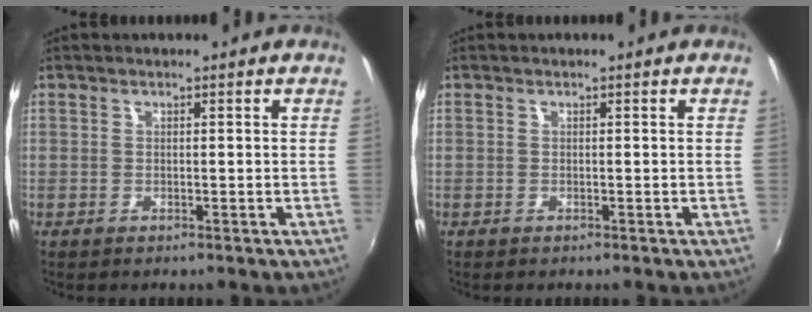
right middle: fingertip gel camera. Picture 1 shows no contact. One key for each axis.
{"total": 0.0}